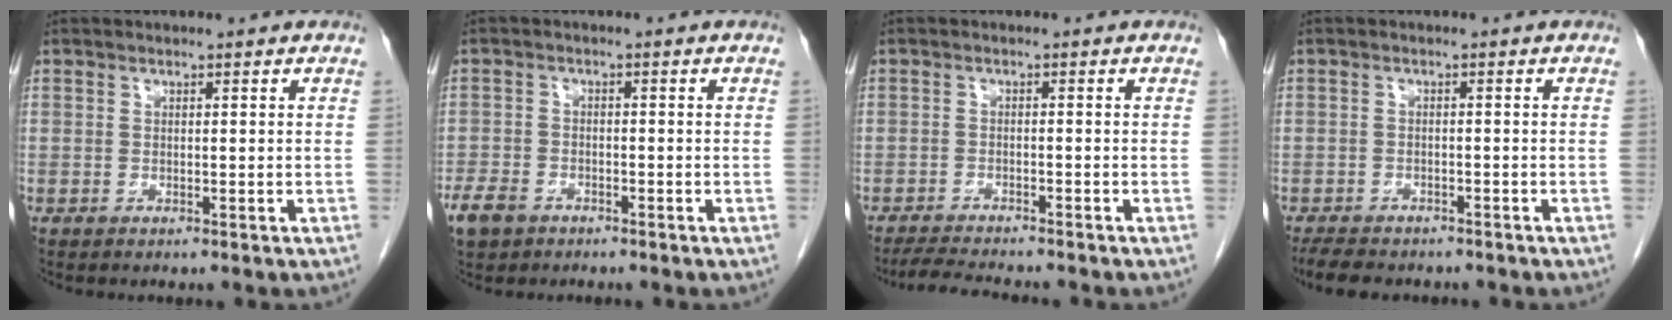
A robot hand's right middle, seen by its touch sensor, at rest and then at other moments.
{"total": 4.7, "force": [-3.2, 2.8, 1.8], "torque": [-0.038, 0.000, -0.057]}
{"total": 5.8, "force": [-5.4, 0.1, 2.1], "torque": [-0.037, -0.018, -0.089]}
{"total": 7.2, "force": [-6.1, 2.6, 2.8], "torque": [-0.047, -0.009, -0.088]}